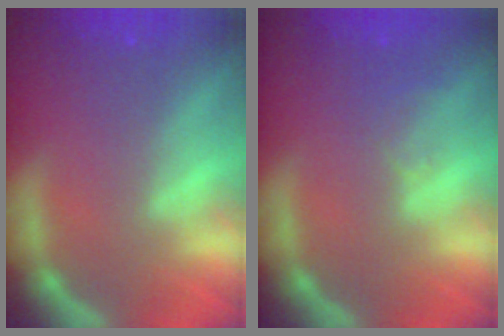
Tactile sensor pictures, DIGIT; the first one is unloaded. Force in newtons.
{"total": 1.5}